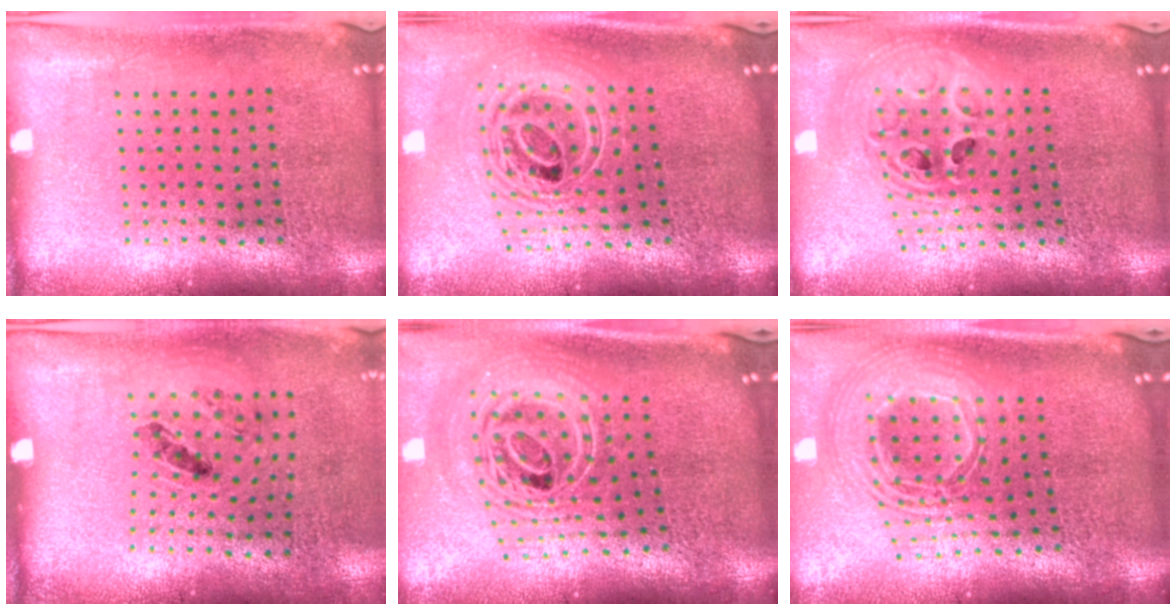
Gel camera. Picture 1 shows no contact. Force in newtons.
{"total": 2.4, "press": 1.8, "slide": 1.6}
{"total": 2.4, "press": 1.9, "slide": 1.4}
{"total": 1.2, "press": 0.7, "slide": 0.9}
{"total": 2.8, "press": 2.0, "slide": 2.0}
{"total": 2.6, "press": 1.9, "slide": 1.8}